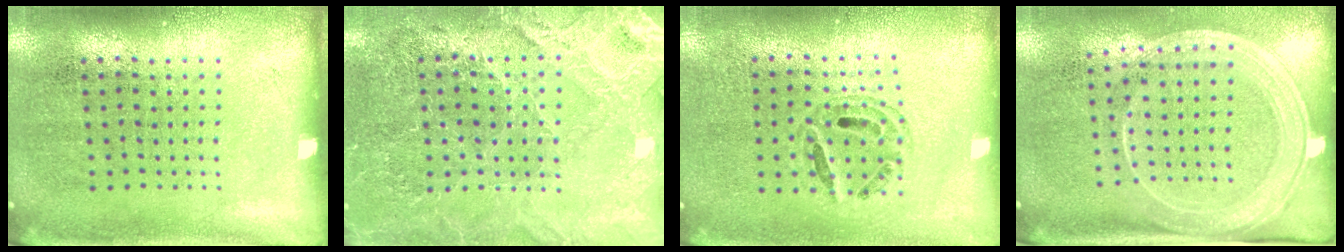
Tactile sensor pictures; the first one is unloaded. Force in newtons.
{"total": 3.8, "press": 3.7, "slide": 1.1}
{"total": 0.7, "press": 0.7, "slide": 0.2}
{"total": 2.0, "press": 1.7, "slide": 1.1}